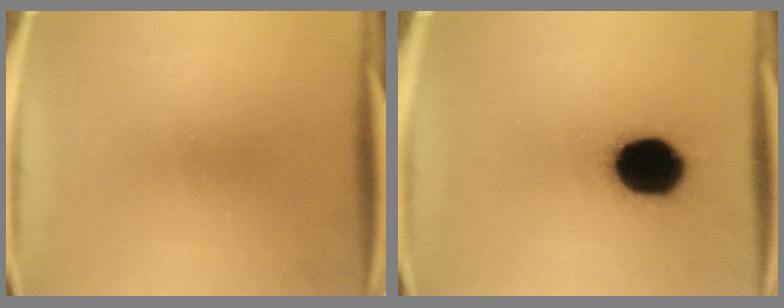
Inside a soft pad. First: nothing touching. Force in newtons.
{"total": 17.8}